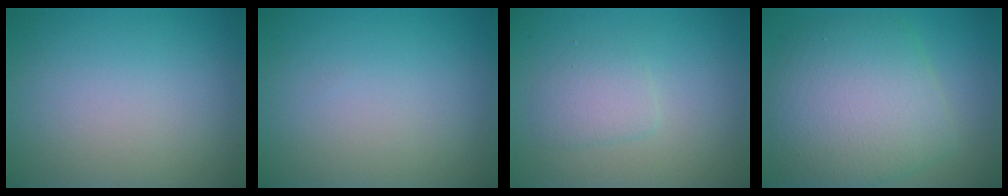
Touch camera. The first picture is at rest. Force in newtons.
{"total": 0.0}
{"total": 1.9, "press": 1.9, "slide": 0.1}
{"total": 8.1, "press": 8.1, "slide": 0.4}